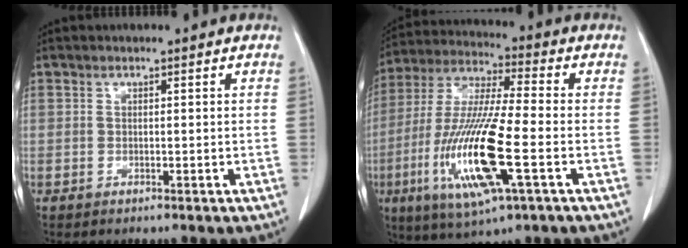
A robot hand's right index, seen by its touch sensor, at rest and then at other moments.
{"total": 17.5, "force": [-5.0, 1.7, 16.7], "torque": [-0.351, -0.021, -0.089]}